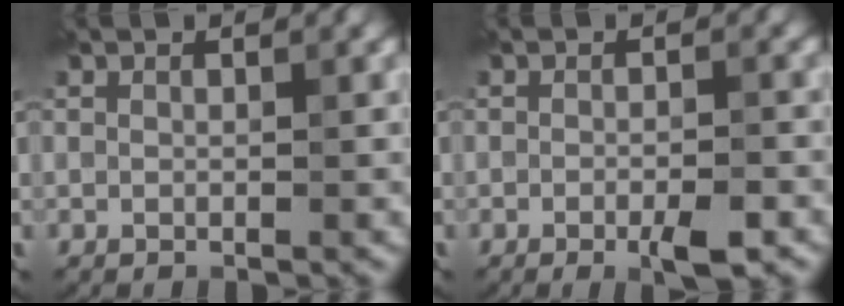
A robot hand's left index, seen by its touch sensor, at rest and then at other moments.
{"total": 2.8, "force": [-1.4, 0.6, 2.4], "torque": [-0.040, -0.005, -0.023]}